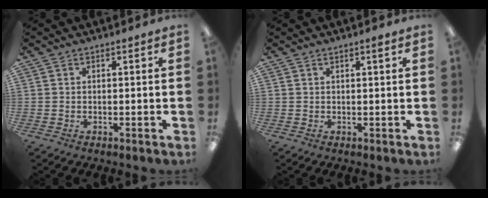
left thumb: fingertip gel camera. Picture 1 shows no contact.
{"total": 1.3, "force": [0.7, 0.1, 1.0], "torque": [-0.022, -0.001, 0.012]}